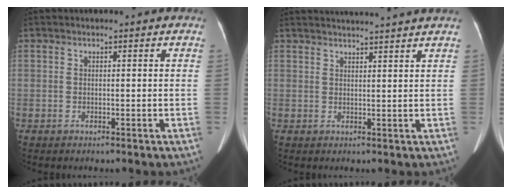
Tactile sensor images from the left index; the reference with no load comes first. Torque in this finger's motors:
{"motor_torque": [-0.12, -0.67, 0.00, 0.01]}